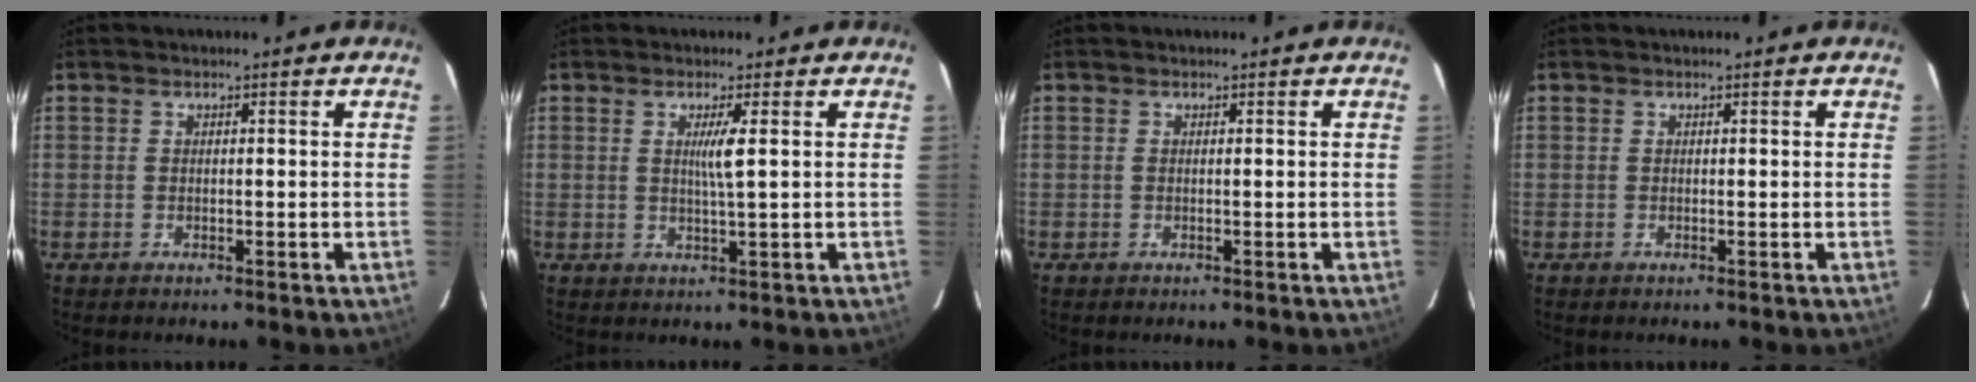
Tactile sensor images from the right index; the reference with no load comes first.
{"total": 2.9, "force": [0.6, -0.6, 2.8], "torque": [-0.054, -0.006, 0.011]}
{"total": 0.0}
{"total": 0.0}